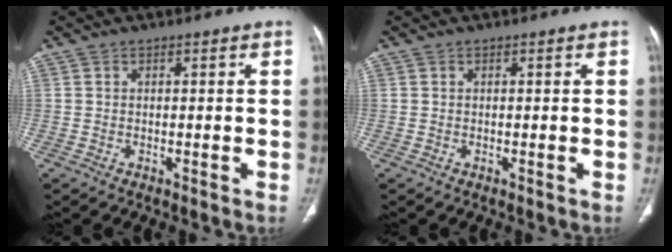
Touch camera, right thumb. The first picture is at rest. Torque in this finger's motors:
{"motor_torque": [0.41, 0.32, 0.23, 0.10, 0.04]}